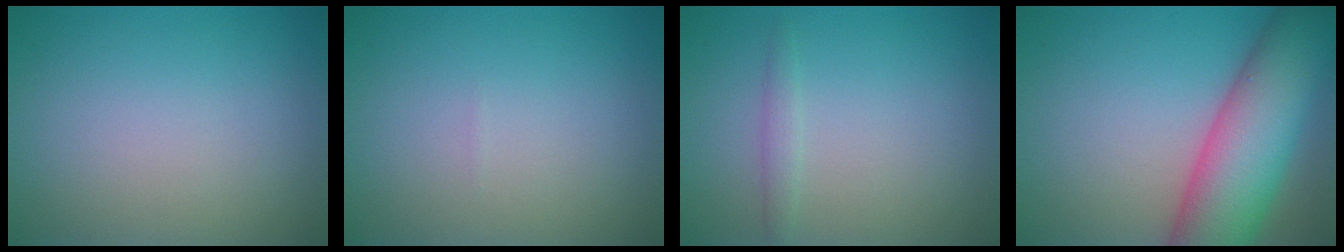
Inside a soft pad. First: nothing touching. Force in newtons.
{"total": 0.0}
{"total": 1.1, "press": 1.0, "slide": 0.1}
{"total": 11.2, "press": 11.2, "slide": 0.4}